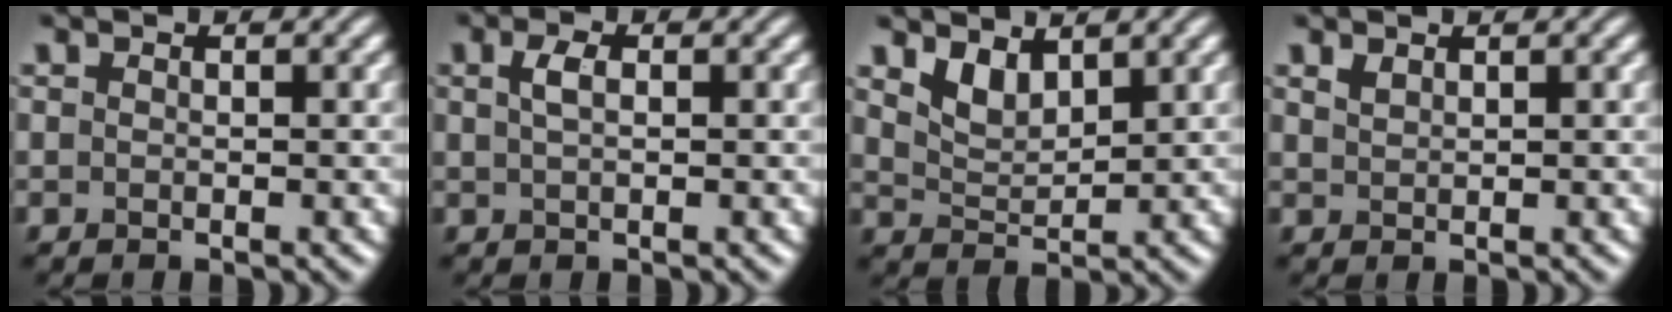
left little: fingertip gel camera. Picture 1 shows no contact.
{"total": 1.6, "force": [0.5, 0.7, 1.3], "torque": [-0.031, 0.004, 0.008]}
{"total": 2.7, "force": [1.9, 1.3, 1.4], "torque": [-0.035, -0.009, 0.040]}
{"total": 0.9, "force": [0.7, 0.3, 0.3], "torque": [-0.011, 0.001, 0.019]}